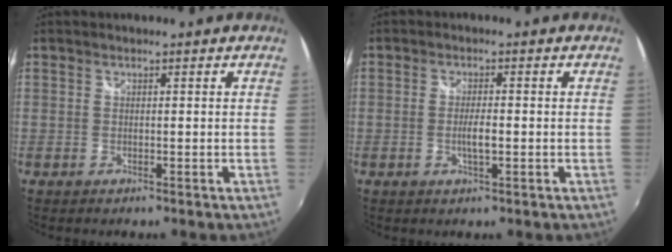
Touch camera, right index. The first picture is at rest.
{"total": 2.8, "force": [-0.6, 0.5, 2.6], "torque": [-0.049, -0.003, -0.011]}